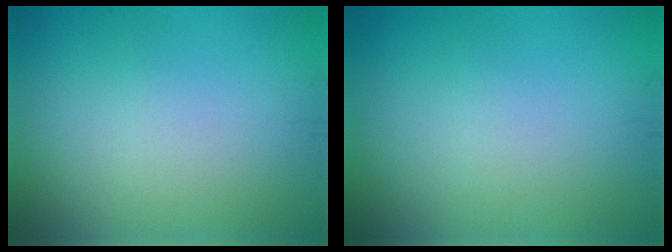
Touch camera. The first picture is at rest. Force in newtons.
{"total": 0.0}